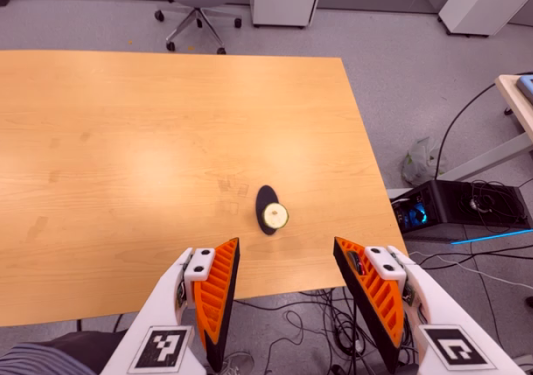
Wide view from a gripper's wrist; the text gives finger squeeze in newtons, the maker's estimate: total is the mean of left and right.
{"total": 0.0}